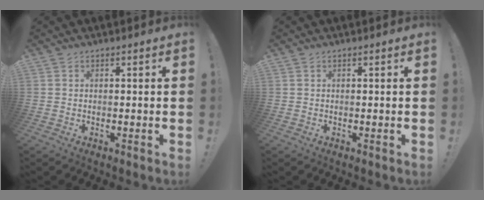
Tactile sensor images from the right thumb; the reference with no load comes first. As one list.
[{"total": 0.0}]